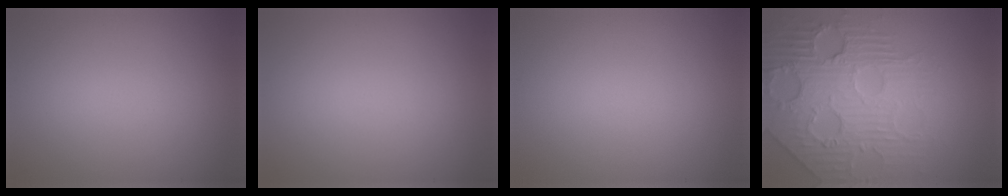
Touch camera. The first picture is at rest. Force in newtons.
{"total": 0.0}
{"total": 0.0}
{"total": 7.8, "press": 5.6, "slide": 5.4}